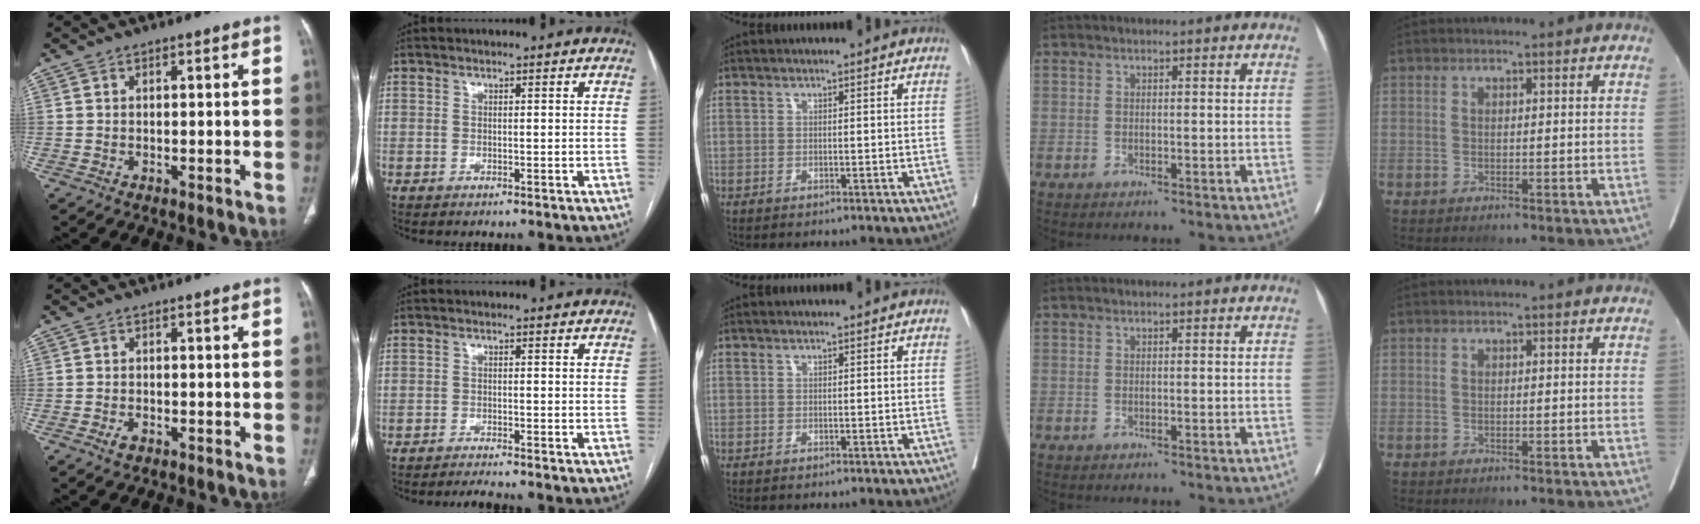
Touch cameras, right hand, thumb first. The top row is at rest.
{"thumb": {"total": 1.6, "force": [-0.9, 0.9, 0.9], "torque": [-0.022, 0.005, -0.016]}, "index": {"total": 1.8, "force": [-1.7, -0.6, 0.2], "torque": [-0.011, -0.011, -0.029]}}